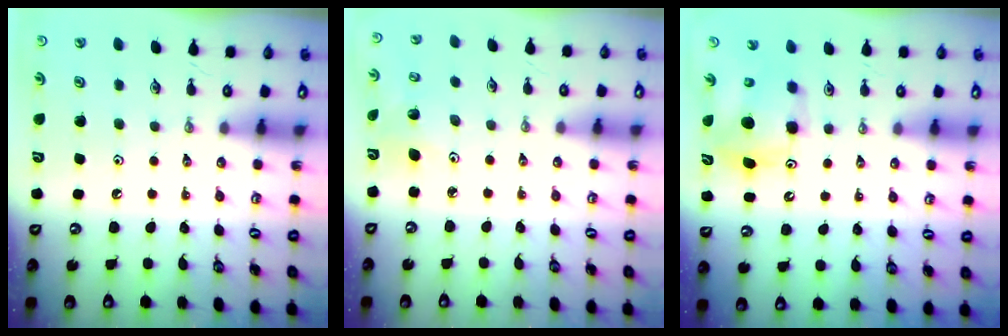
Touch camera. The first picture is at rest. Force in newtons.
{"total": 4.5, "press": 4.3, "slide": 1.3}
{"total": 8.0, "press": 8.0, "slide": 0.4}